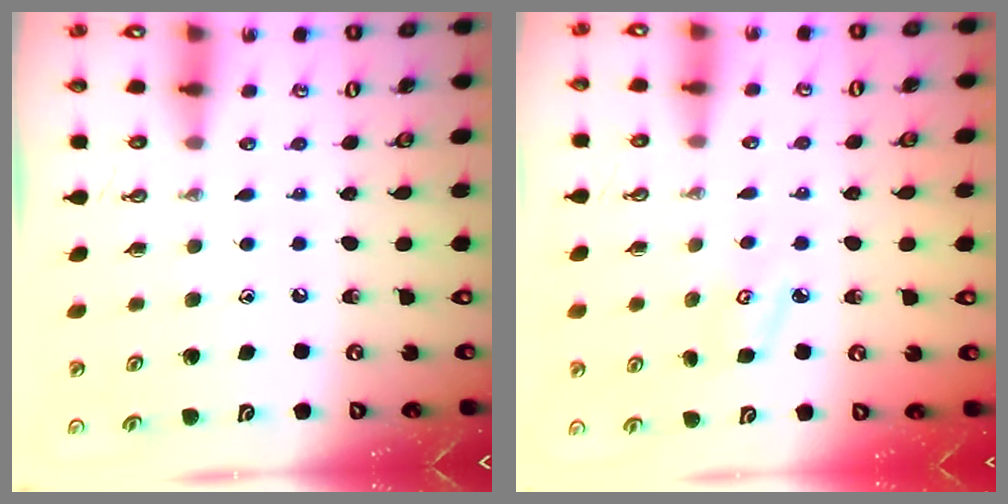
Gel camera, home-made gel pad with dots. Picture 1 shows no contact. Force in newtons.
{"total": 4.0, "press": 4.0, "slide": 0.5}